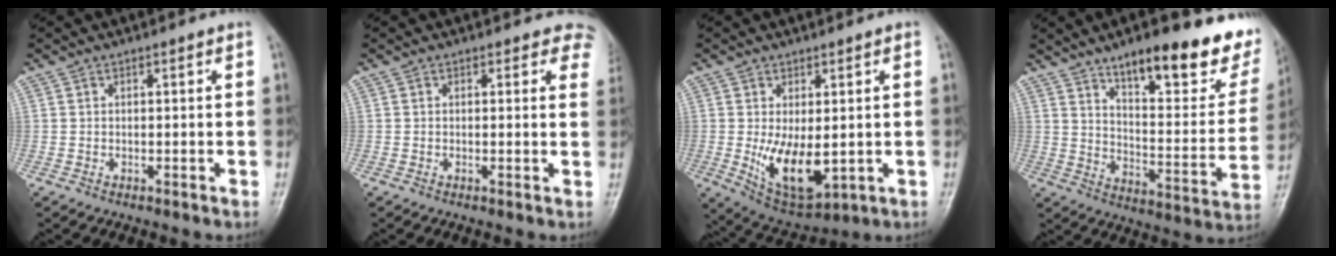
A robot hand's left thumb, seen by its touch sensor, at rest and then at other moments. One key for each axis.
{"total": 4.3, "fx": 3.6, "fy": 2.3, "fz": 0.8, "tx": 0.029, "ty": -0.011, "tz": 0.012}
{"total": 10.6, "fx": -0.9, "fy": 5.3, "fz": 9.1, "tx": -0.139, "ty": -0.021, "tz": 0.007}
{"total": 23.8, "fx": 15.8, "fy": 7.5, "fz": 16.2, "tx": -0.173, "ty": -0.080, "tz": 0.225}